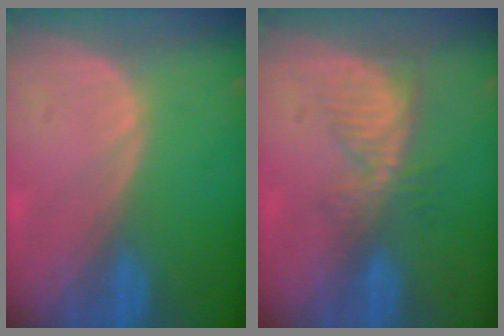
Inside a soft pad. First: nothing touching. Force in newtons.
{"total": 5.6, "press": 5.1, "slide": 2.4}